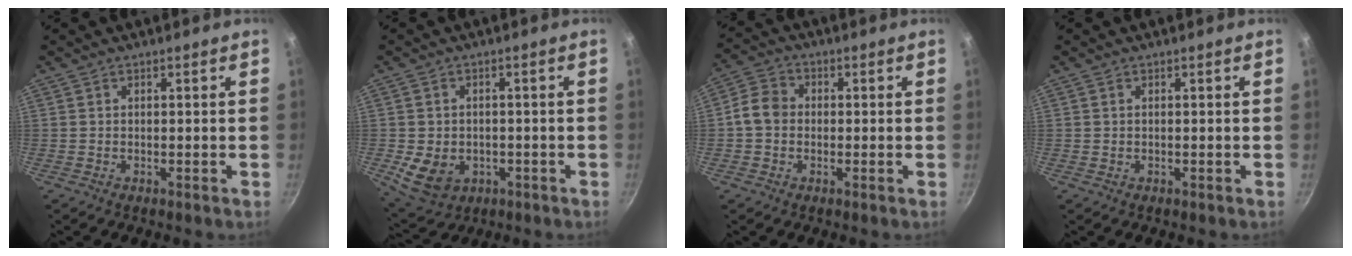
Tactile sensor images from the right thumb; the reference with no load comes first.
{"total": 8.4, "force": [-2.0, 6.5, 4.8], "torque": [-0.071, 0.001, -0.015]}
{"total": 5.5, "force": [-0.4, 4.7, 3.0], "torque": [-0.038, 0.011, -0.021]}
{"total": 0.0}